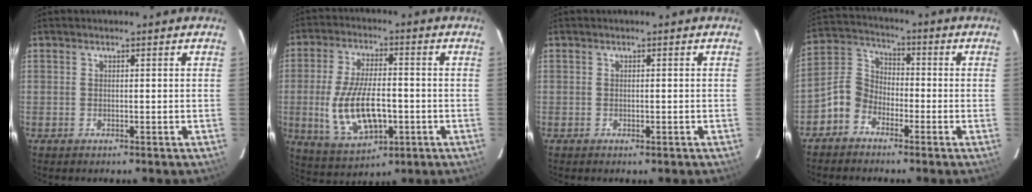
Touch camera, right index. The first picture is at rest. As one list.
[{"total": 14.2, "force": [-2.7, 6.6, 12.3], "torque": [-0.251, -0.013, -0.033]}, {"total": 0.5, "force": [-0.3, 0.2, 0.3], "torque": [-0.007, 0.001, -0.005]}, {"total": 6.8, "force": [-4.1, 4.9, 2.1], "torque": [-0.050, 0.027, -0.091]}]